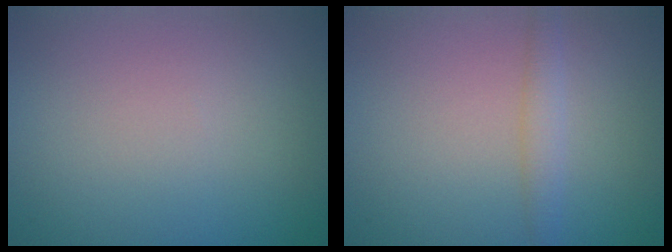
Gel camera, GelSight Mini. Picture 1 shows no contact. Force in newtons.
{"total": 1.5, "press": 1.5, "slide": 0.0}